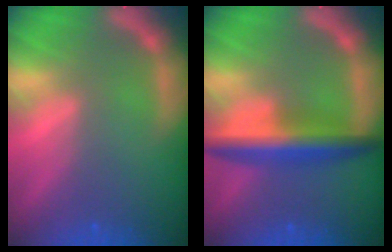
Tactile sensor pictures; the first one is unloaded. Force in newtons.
{"total": 6.0}